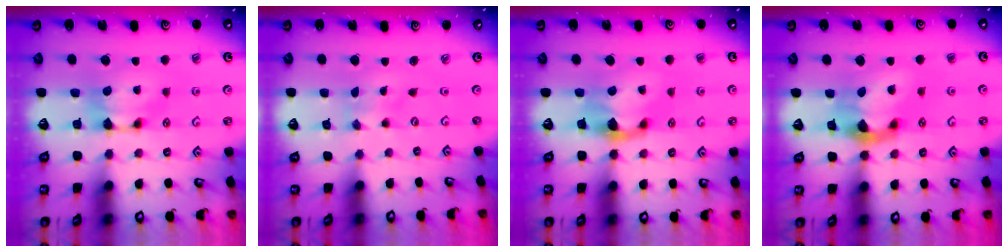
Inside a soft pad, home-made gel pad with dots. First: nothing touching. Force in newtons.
{"total": 4.9, "press": 4.9, "slide": 0.5}
{"total": 1.5, "press": 0.4, "slide": 1.4}
{"total": 4.7, "press": 4.1, "slide": 2.1}